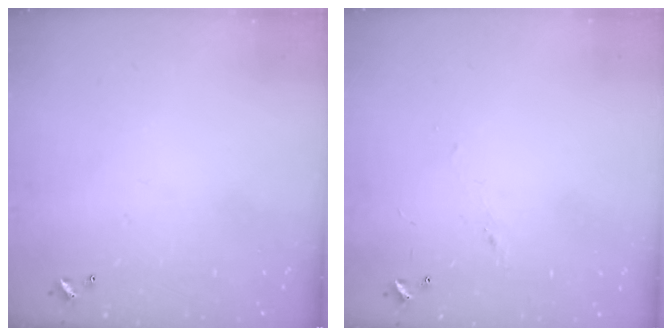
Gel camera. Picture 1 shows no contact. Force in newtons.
{"total": 0.9, "press": 0.6, "slide": 0.7}